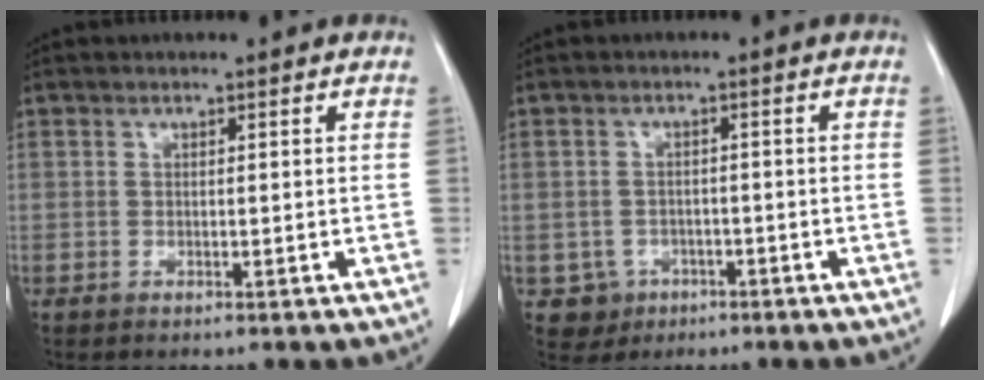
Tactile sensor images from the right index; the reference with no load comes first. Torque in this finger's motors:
{"motor_torque": [-0.31, 0.06, -0.67, -0.20]}